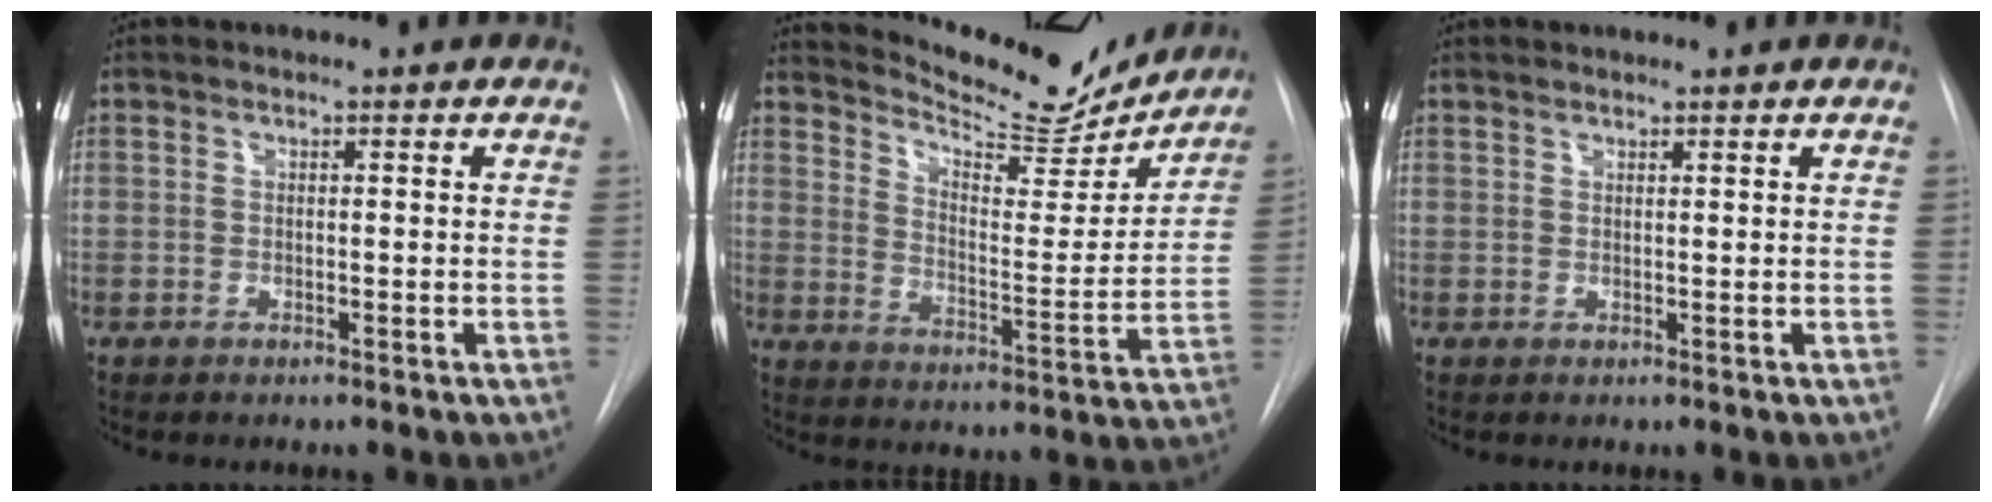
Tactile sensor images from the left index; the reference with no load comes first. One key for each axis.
{"total": 16.3, "fx": 15.6, "fy": 2.6, "fz": 3.7, "tx": -0.058, "ty": -0.041, "tz": 0.219}
{"total": 0.8, "fx": 0.8, "fy": 0.0, "fz": 0.0, "tx": -0.005, "ty": 0.004, "tz": 0.018}